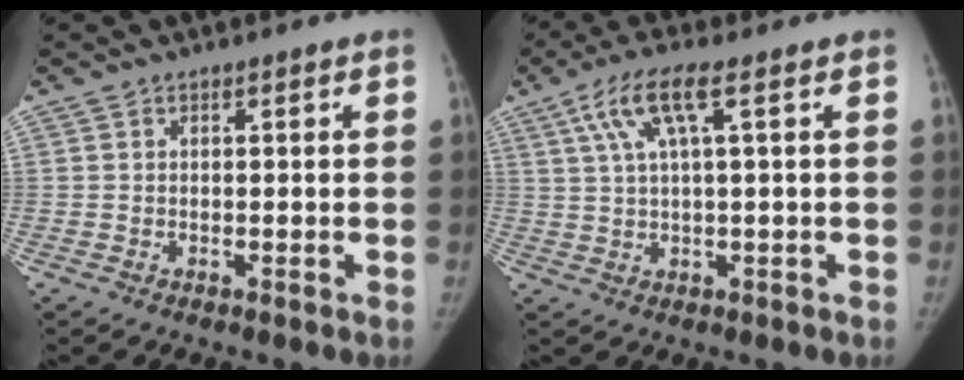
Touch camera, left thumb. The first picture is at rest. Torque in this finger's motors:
{"motor_torque": [0.16, 0.01, 1.28, -0.78, 0.16]}